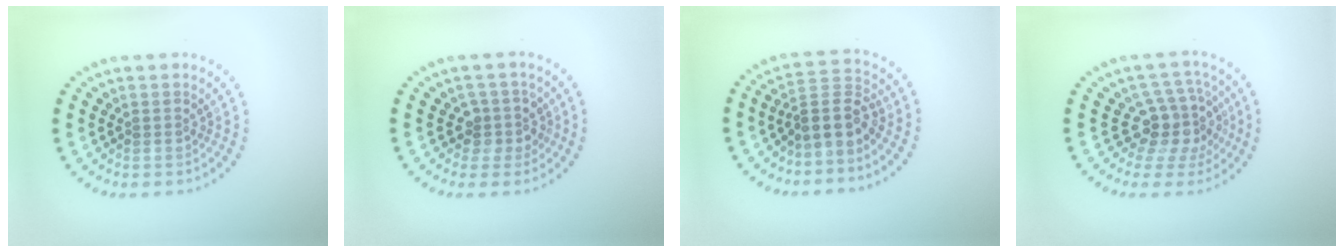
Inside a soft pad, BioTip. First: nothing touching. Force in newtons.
{"total": 2.3, "press": 1.8, "slide": 1.4}
{"total": 3.3, "press": 2.5, "slide": 2.1}
{"total": 4.1, "press": 3.1, "slide": 2.6}